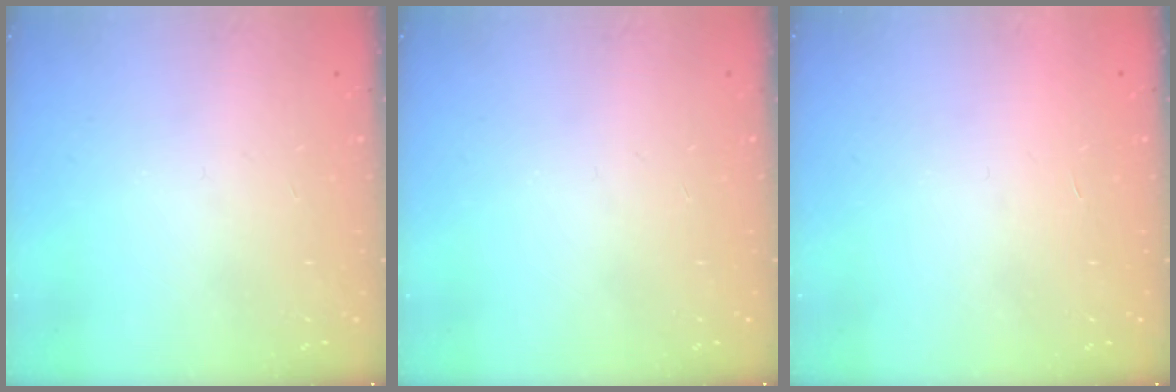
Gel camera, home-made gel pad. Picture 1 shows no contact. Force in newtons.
{"total": 0.0}
{"total": 1.7, "press": 1.7, "slide": 0.1}